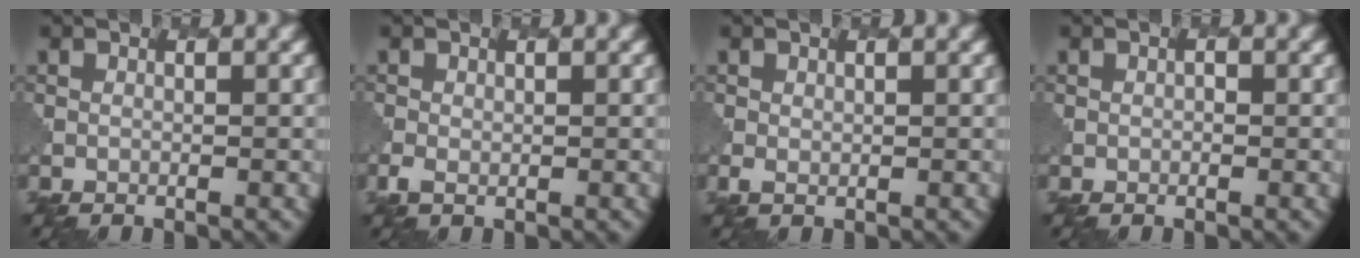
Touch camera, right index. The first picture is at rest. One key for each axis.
{"total": 1.3, "fx": -0.4, "fy": 0.9, "fz": 0.9, "tx": -0.022, "ty": -0.005, "tz": -0.007}
{"total": 0.9, "fx": 0.2, "fy": 0.7, "fz": 0.6, "tx": -0.014, "ty": -0.005, "tz": 0.004}
{"total": 0.0}